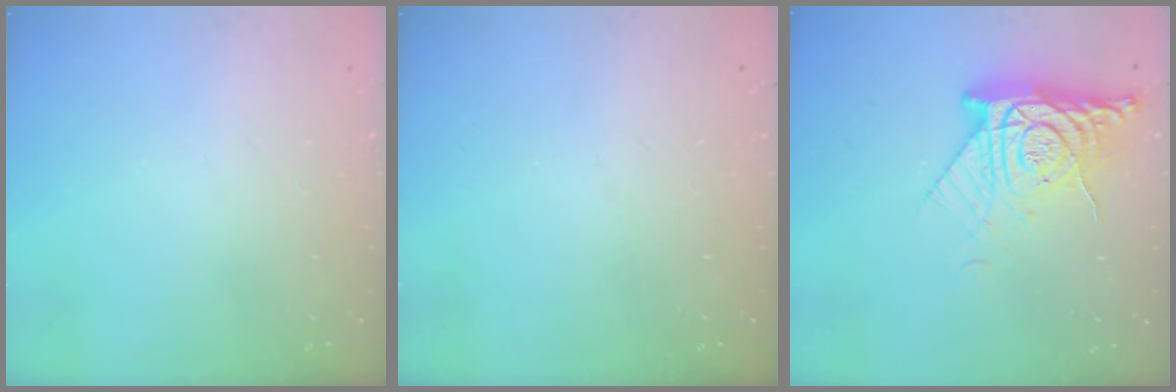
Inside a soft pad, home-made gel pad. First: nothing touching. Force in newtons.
{"total": 0.0}
{"total": 12.1, "press": 12.0, "slide": 1.4}